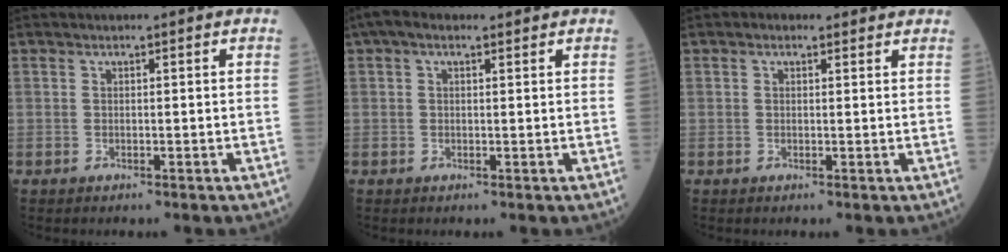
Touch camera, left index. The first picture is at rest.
{"total": 3.2, "force": [1.9, 1.4, 2.2], "torque": [-0.051, 0.029, 0.034]}
{"total": 1.6, "force": [1.1, 0.9, 0.6], "torque": [-0.012, 0.011, 0.012]}